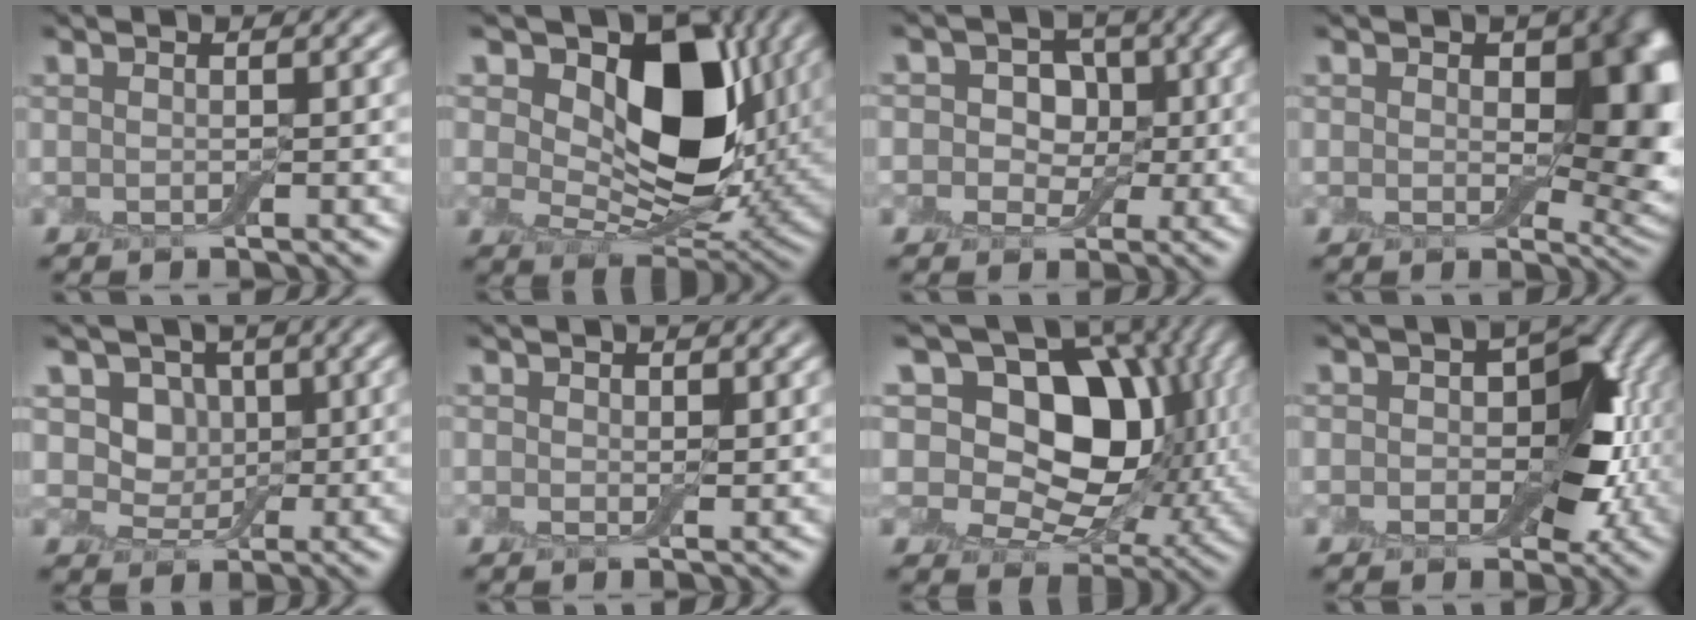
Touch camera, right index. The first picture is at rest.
{"total": 12.1, "force": [4.6, 7.4, 8.5], "torque": [-0.128, -0.003, 0.073]}
{"total": 6.0, "force": [1.6, 5.1, 2.7], "torque": [-0.018, 0.032, -0.011]}
{"total": 8.9, "force": [1.7, 5.5, 6.8], "torque": [-0.090, -0.011, 0.027]}
{"total": 4.5, "force": [1.2, 3.8, 2.0], "torque": [-0.022, 0.007, -0.001]}
{"total": 0.7, "force": [0.1, 0.6, 0.3], "torque": [-0.002, -0.001, -0.001]}
{"total": 15.9, "force": [6.1, 9.5, 11.2], "torque": [-0.194, 0.039, 0.095]}
{"total": 6.6, "force": [0.2, 4.5, 4.8], "torque": [-0.049, 0.006, -0.008]}